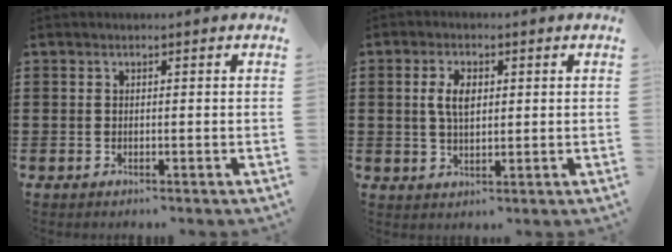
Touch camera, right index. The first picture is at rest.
{"total": 4.5, "force": [0.9, 2.3, 3.8], "torque": [-0.079, 0.010, 0.014]}